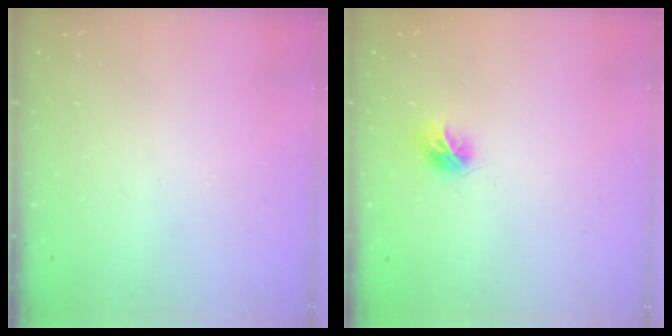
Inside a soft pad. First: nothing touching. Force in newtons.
{"total": 7.5, "press": 7.5, "slide": 0.4}